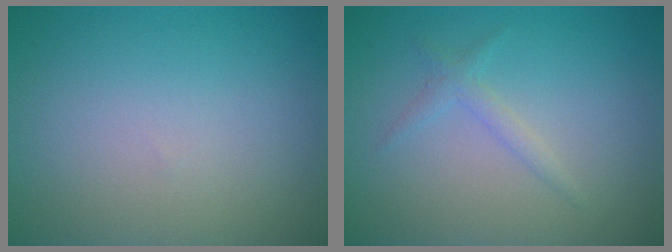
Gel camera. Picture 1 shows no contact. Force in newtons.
{"total": 1.3, "press": 1.3, "slide": 0.0}